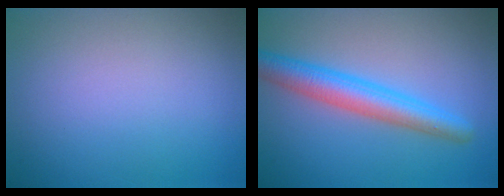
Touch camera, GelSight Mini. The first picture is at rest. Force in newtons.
{"total": 4.6, "press": 4.6, "slide": 0.1}